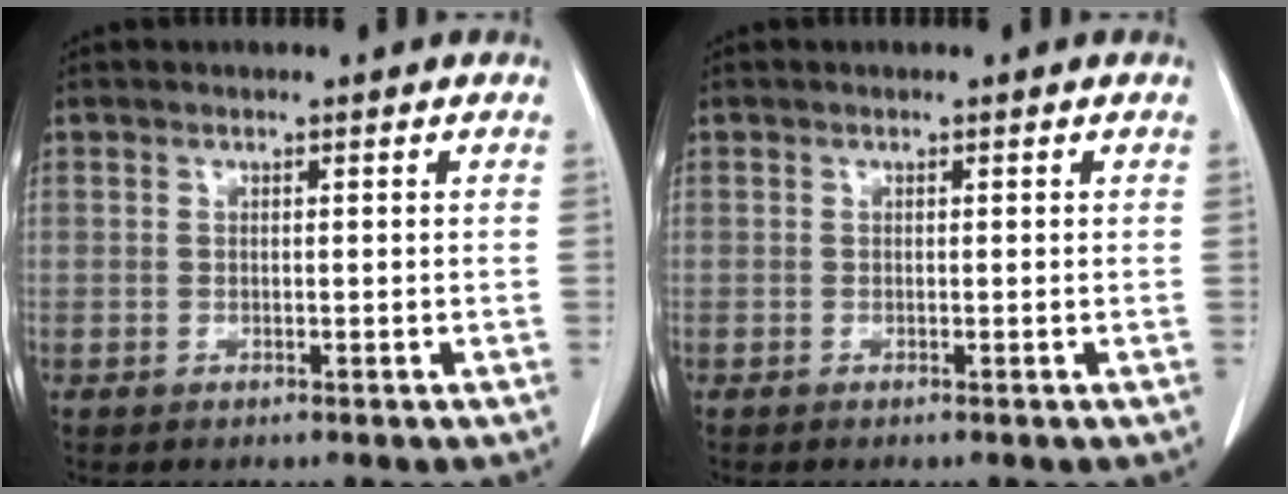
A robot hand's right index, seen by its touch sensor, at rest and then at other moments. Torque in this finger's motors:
{"motor_torque": [-0.03, -0.02, -0.10, -0.01]}